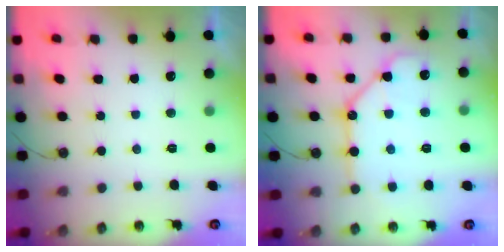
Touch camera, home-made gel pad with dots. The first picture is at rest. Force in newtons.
{"total": 14.6, "press": 14.5, "slide": 1.6}